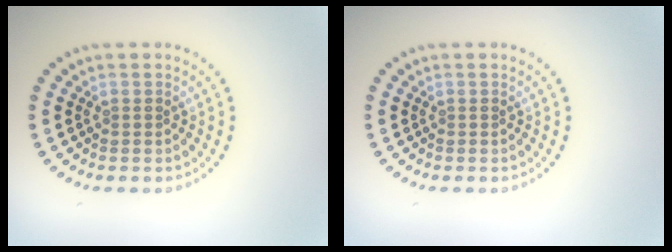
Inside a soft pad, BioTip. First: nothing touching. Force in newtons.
{"total": 0.0}